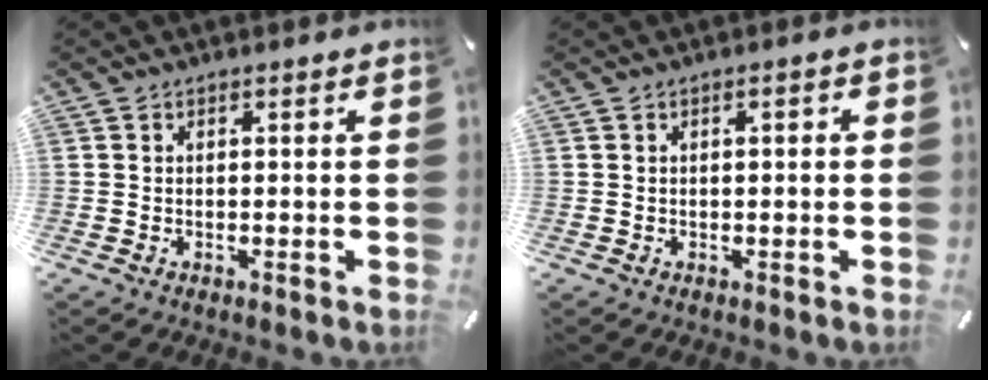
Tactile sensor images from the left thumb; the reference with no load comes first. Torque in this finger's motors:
{"motor_torque": [-0.27, -0.54, -0.23, 0.10, -0.01]}